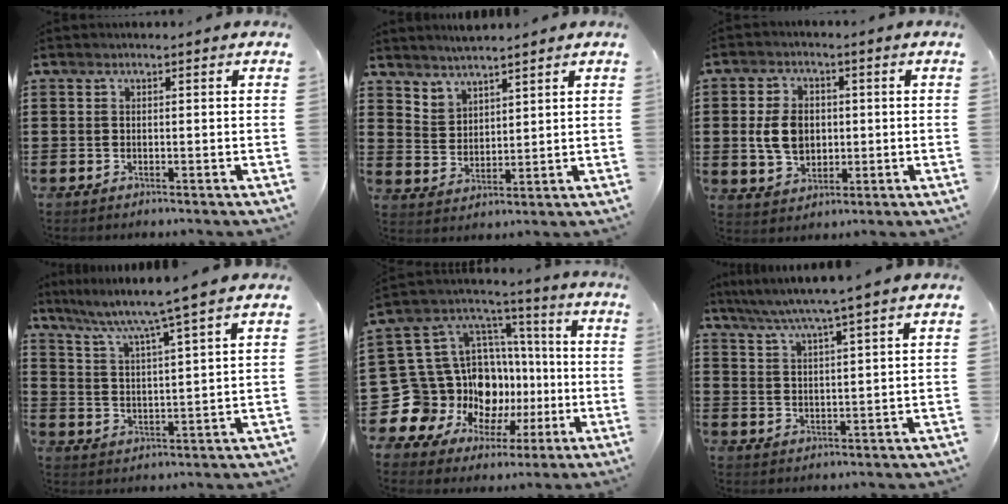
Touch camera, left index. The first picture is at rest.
{"total": 3.8, "force": [3.7, 0.9, -0.5], "torque": [-0.003, -0.009, 0.072]}
{"total": 6.4, "force": [0.2, 4.7, 4.3], "torque": [-0.098, 0.007, -0.004]}
{"total": 5.9, "force": [4.9, -1.2, 3.0], "torque": [-0.080, -0.038, 0.075]}
{"total": 15.9, "force": [-3.4, 14.8, 4.6], "torque": [-0.128, -0.046, -0.011]}
{"total": 5.1, "force": [4.3, -0.9, 2.6], "torque": [-0.063, -0.022, 0.072]}